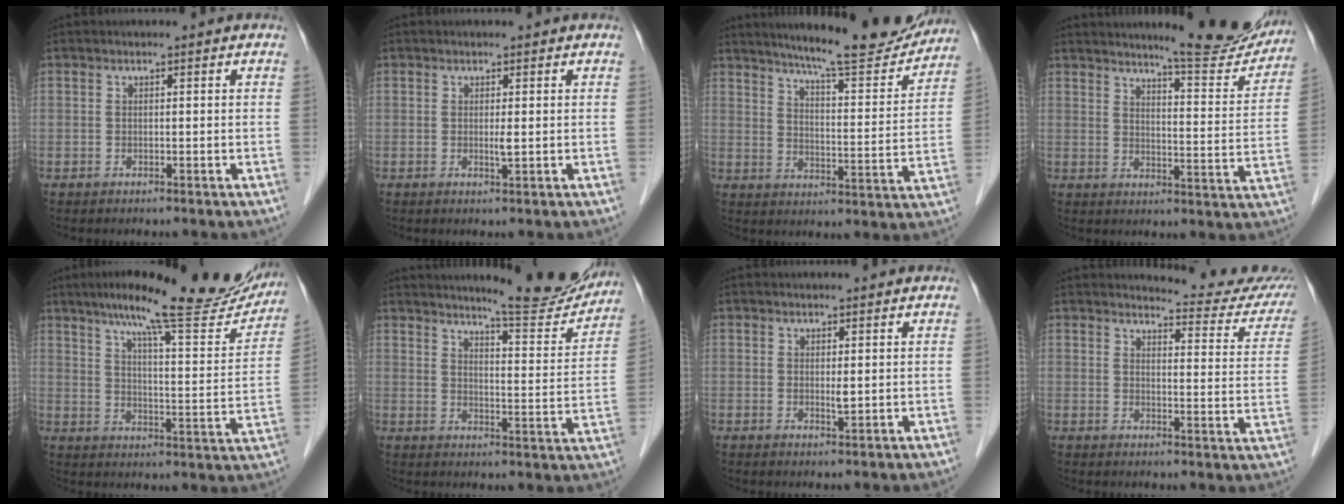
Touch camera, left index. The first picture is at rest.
{"total": 1.0, "force": [0.1, 0.0, 1.0], "torque": [-0.023, -0.003, 0.003]}
{"total": 16.4, "force": [14.9, 1.3, 6.8], "torque": [-0.098, -0.026, 0.202]}
{"total": 13.9, "force": [12.8, 1.1, 5.3], "torque": [-0.063, -0.040, 0.157]}
{"total": 22.7, "force": [19.2, 2.6, 11.9], "torque": [-0.172, -0.017, 0.253]}
{"total": 13.6, "force": [12.4, 0.2, 5.7], "torque": [-0.075, -0.017, 0.162]}
{"total": 1.2, "force": [0.4, 0.2, 1.1], "torque": [-0.023, -0.004, 0.007]}
{"total": 14.0, "force": [13.8, 1.3, 2.2], "torque": [-0.006, -0.079, 0.132]}